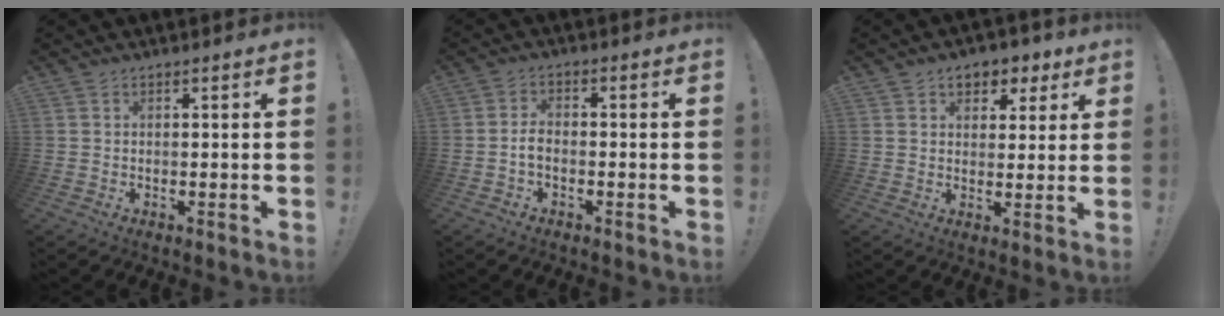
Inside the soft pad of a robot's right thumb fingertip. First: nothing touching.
{"total": 3.3, "force": [-1.1, 1.7, 2.7], "torque": [-0.056, 0.006, -0.019]}
{"total": 6.0, "force": [3.1, 4.6, 2.4], "torque": [-0.023, -0.014, 0.055]}